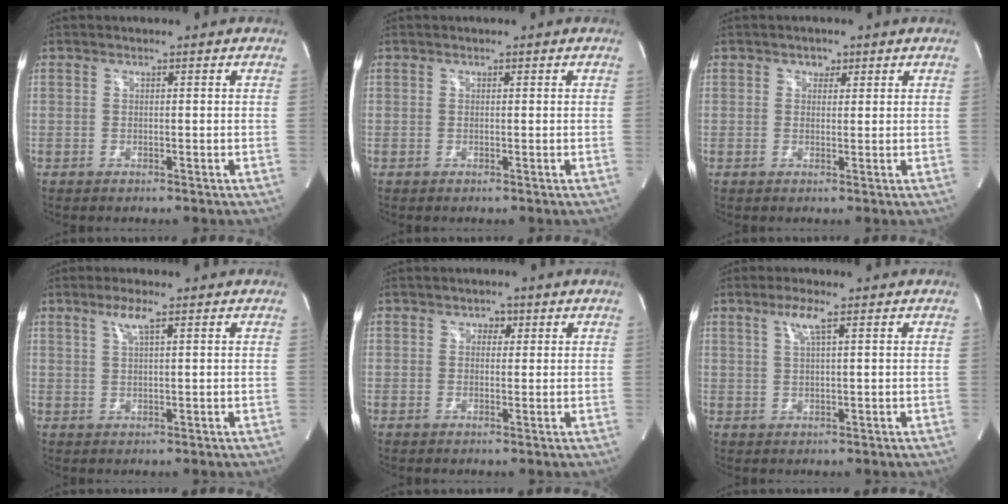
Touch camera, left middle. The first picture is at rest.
{"total": 0.0}
{"total": 1.1, "force": [0.7, 0.8, 0.2], "torque": [-0.001, 0.001, 0.009]}
{"total": 2.8, "force": [1.5, 0.1, 2.3], "torque": [-0.051, 0.002, 0.031]}
{"total": 1.6, "force": [0.6, 1.3, 0.7], "torque": [-0.006, 0.005, 0.006]}
{"total": 3.1, "force": [1.6, -0.1, 2.7], "torque": [-0.059, 0.002, 0.032]}